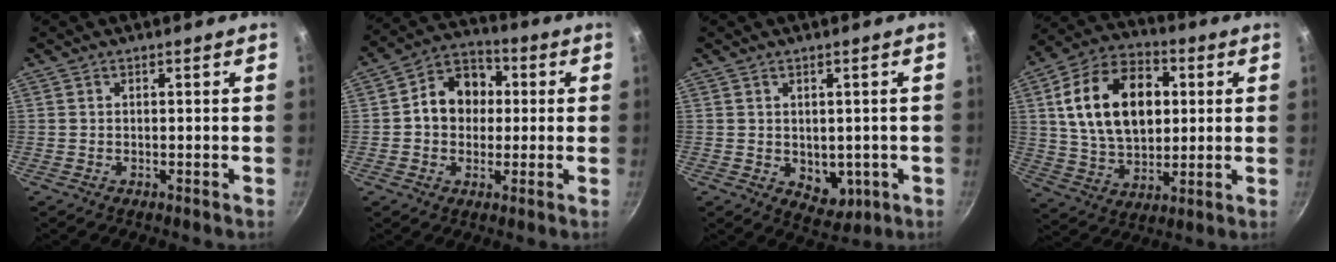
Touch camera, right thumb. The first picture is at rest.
{"total": 10.8, "force": [0.8, 8.8, 6.1], "torque": [-0.056, 0.021, -0.005]}
{"total": 6.0, "force": [-0.7, 4.4, 4.0], "torque": [-0.027, -0.010, 0.002]}
{"total": 20.2, "force": [4.0, 13.3, 14.7], "torque": [-0.226, 0.004, 0.065]}